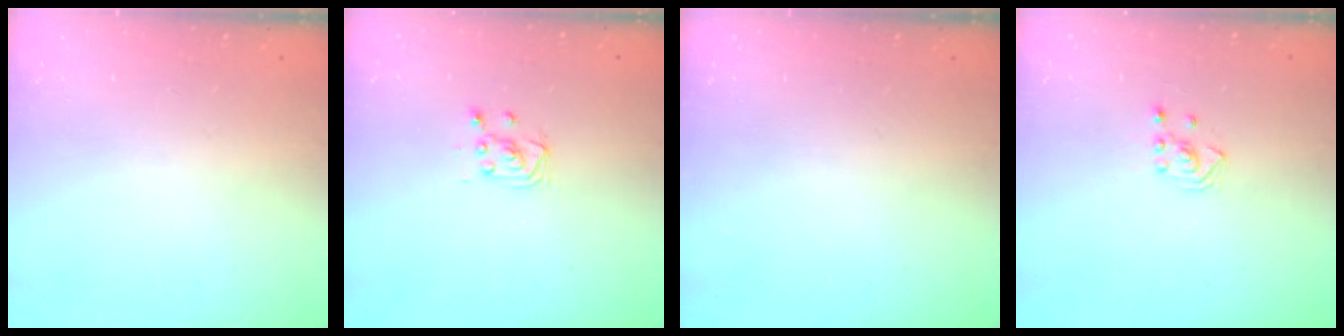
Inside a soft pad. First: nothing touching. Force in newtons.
{"total": 3.8, "press": 3.8, "slide": 0.3}
{"total": 0.0}
{"total": 2.6, "press": 2.4, "slide": 0.9}